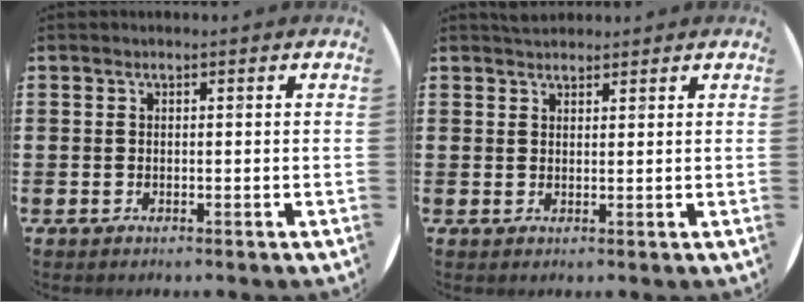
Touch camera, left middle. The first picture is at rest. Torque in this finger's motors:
{"motor_torque": [0.51, -0.53, 0.02, 0.03]}